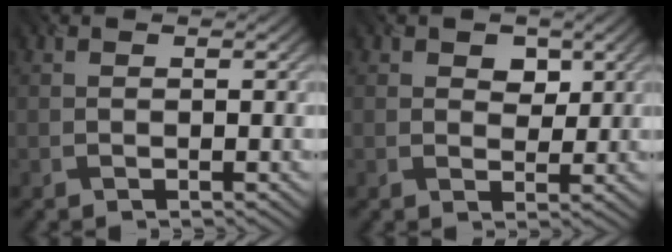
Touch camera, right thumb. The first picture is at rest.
{"total": 2.8, "force": [1.2, 2.0, 1.6], "torque": [-0.024, -0.006, 0.016]}